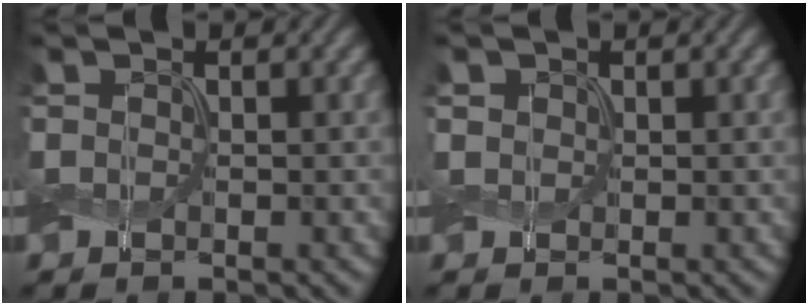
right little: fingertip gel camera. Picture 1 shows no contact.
{"total": 0.8, "force": [0.3, 0.7, 0.2], "torque": [-0.006, 0.001, 0.005]}